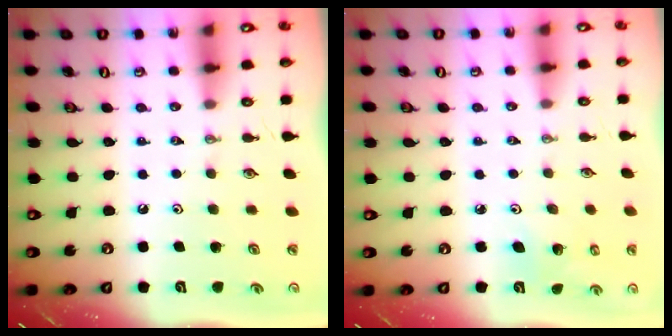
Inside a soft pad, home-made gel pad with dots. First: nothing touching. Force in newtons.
{"total": 3.9, "press": 3.5, "slide": 1.5}